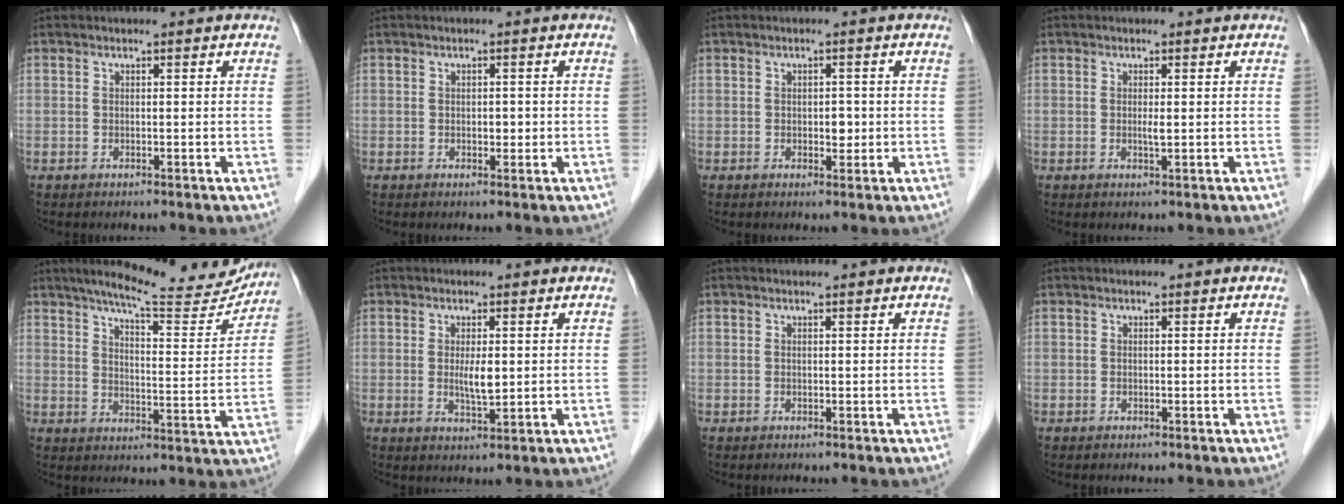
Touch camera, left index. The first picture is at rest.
{"total": 1.1, "force": [-0.1, 0.7, 0.8], "torque": [-0.011, 0.001, 0.000]}
{"total": 1.7, "force": [-0.1, 1.1, 1.3], "torque": [-0.017, 0.001, 0.001]}
{"total": 1.0, "force": [0.1, 0.1, 1.0], "torque": [-0.023, -0.002, 0.002]}
{"total": 16.7, "force": [15.2, 2.1, 6.7], "torque": [-0.093, -0.026, 0.197]}
{"total": 3.1, "force": [0.5, 0.7, 2.9], "torque": [-0.055, -0.006, 0.010]}
{"total": 0.6, "force": [0.6, 0.0, 0.1], "torque": [-0.006, 0.000, 0.008]}
{"total": 0.0}